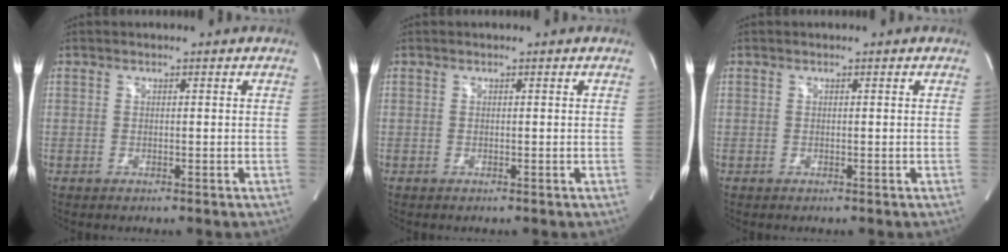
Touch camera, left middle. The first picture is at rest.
{"total": 0.0}
{"total": 0.0}